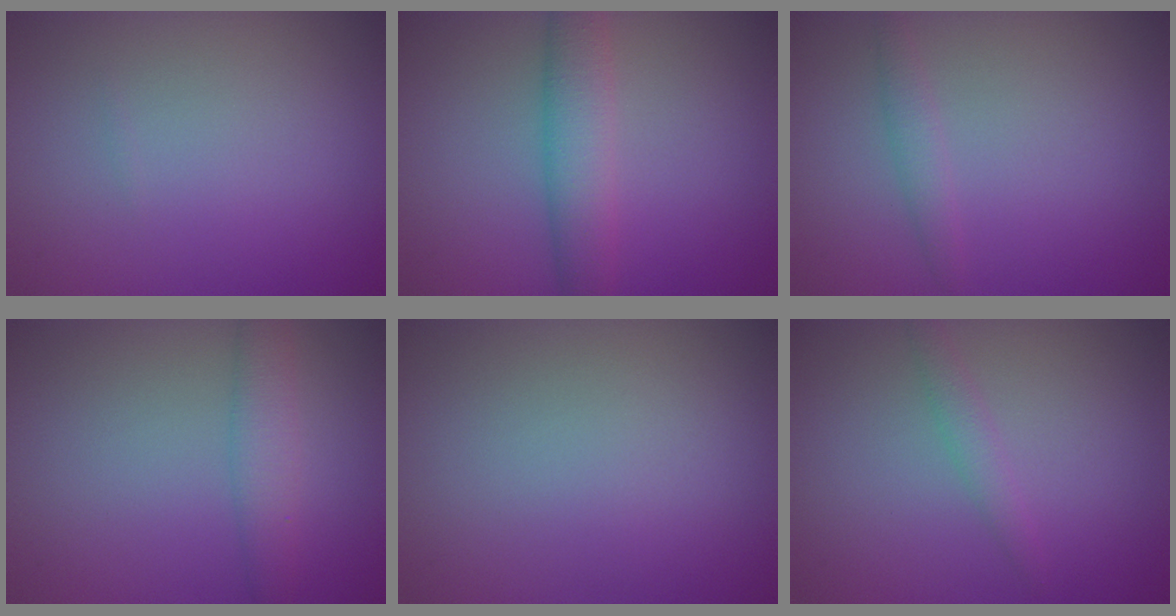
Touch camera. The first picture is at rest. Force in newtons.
{"total": 4.2, "press": 4.2, "slide": 0.2}
{"total": 1.3, "press": 1.3, "slide": 0.0}
{"total": 2.9, "press": 2.9, "slide": 0.1}
{"total": 0.0}
{"total": 1.4, "press": 1.4, "slide": 0.1}